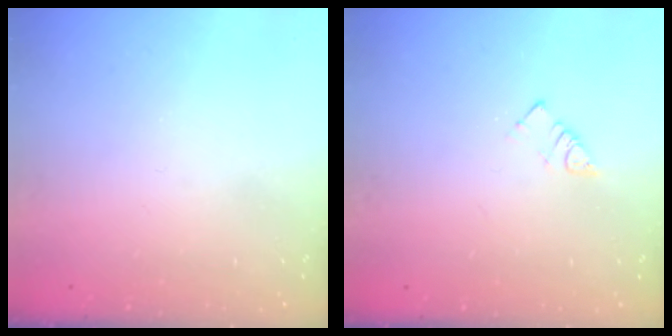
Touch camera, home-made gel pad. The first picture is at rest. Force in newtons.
{"total": 2.8, "press": 2.8, "slide": 0.2}